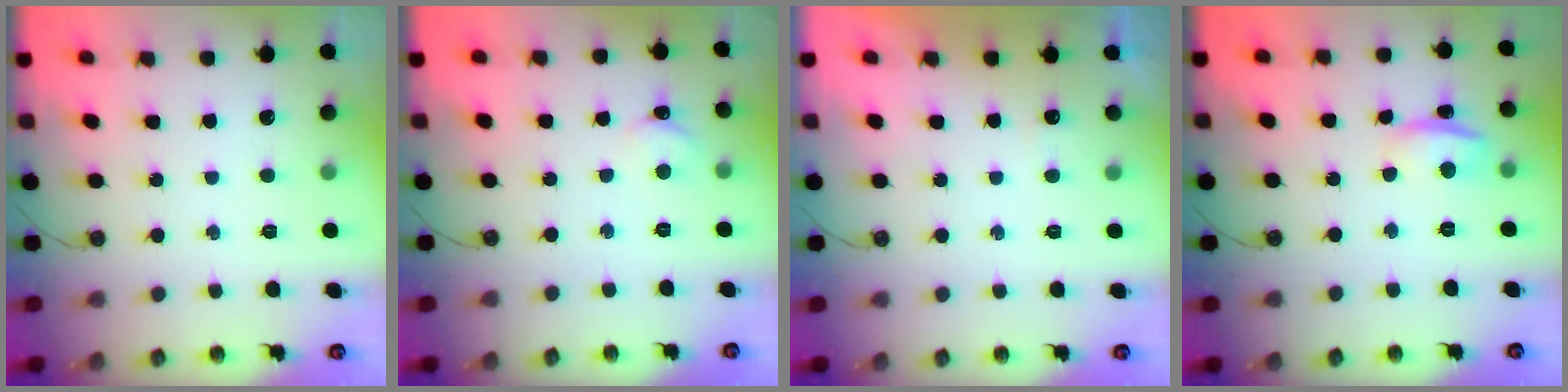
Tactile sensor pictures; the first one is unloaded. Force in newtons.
{"total": 2.0, "press": 2.0, "slide": 0.3}
{"total": 2.2, "press": 2.2, "slide": 0.5}
{"total": 4.2, "press": 3.6, "slide": 2.1}